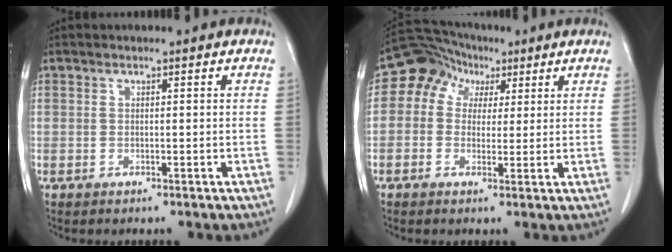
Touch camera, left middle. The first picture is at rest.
{"total": 7.0, "force": [2.4, 5.9, 3.0], "torque": [-0.054, 0.037, 0.037]}